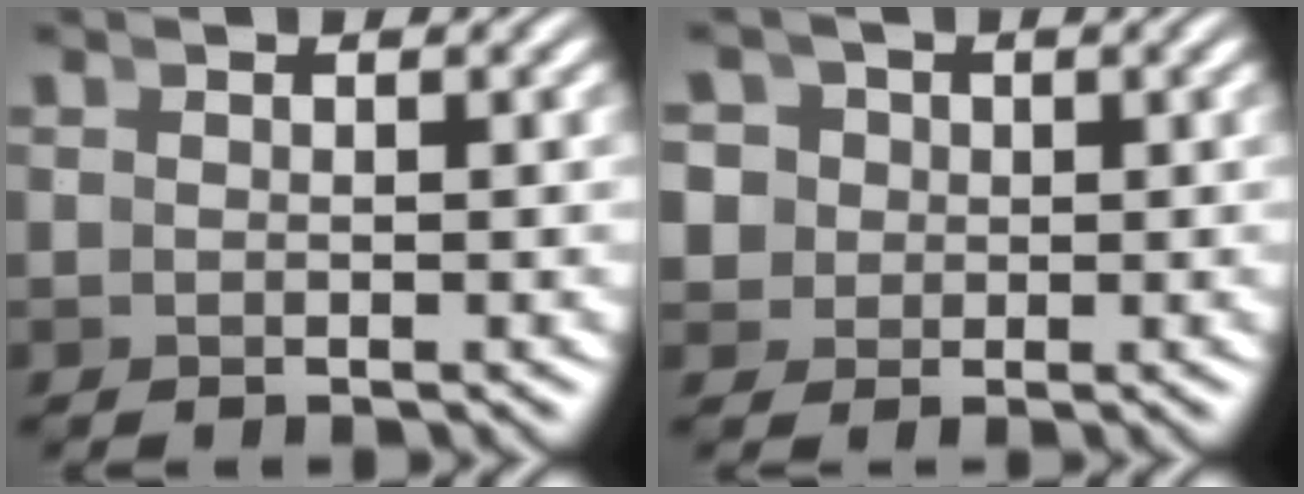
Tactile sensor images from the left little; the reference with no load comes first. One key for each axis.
{"total": 6.9, "fx": 0.4, "fy": 6.3, "fz": 2.6, "tx": -0.064, "ty": -0.011, "tz": 0.002}